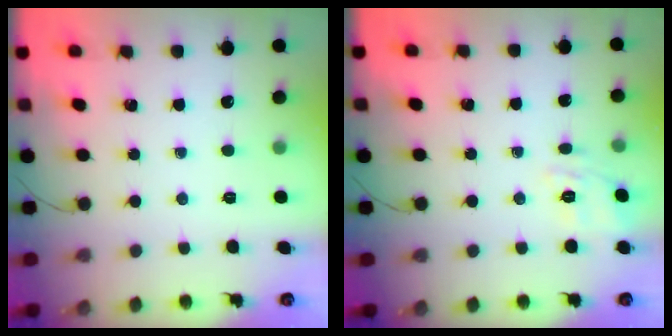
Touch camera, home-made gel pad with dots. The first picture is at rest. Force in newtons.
{"total": 5.2, "press": 4.9, "slide": 1.7}